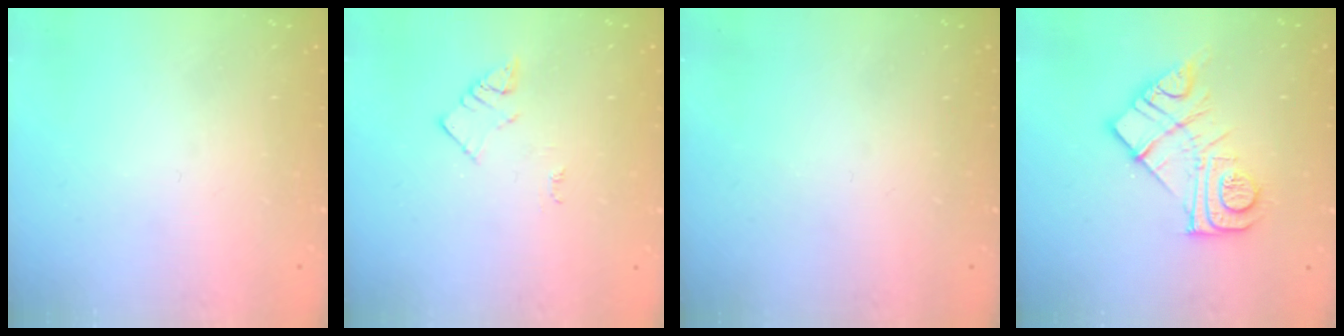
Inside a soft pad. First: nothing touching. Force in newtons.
{"total": 2.7, "press": 2.6, "slide": 0.4}
{"total": 0.0}
{"total": 13.9, "press": 13.8, "slide": 0.9}